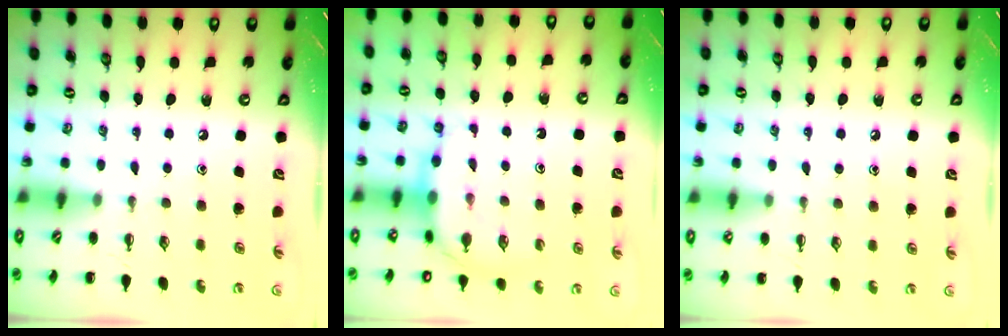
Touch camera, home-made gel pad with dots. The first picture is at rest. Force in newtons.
{"total": 8.7, "press": 8.5, "slide": 1.6}
{"total": 5.3, "press": 5.0, "slide": 1.7}